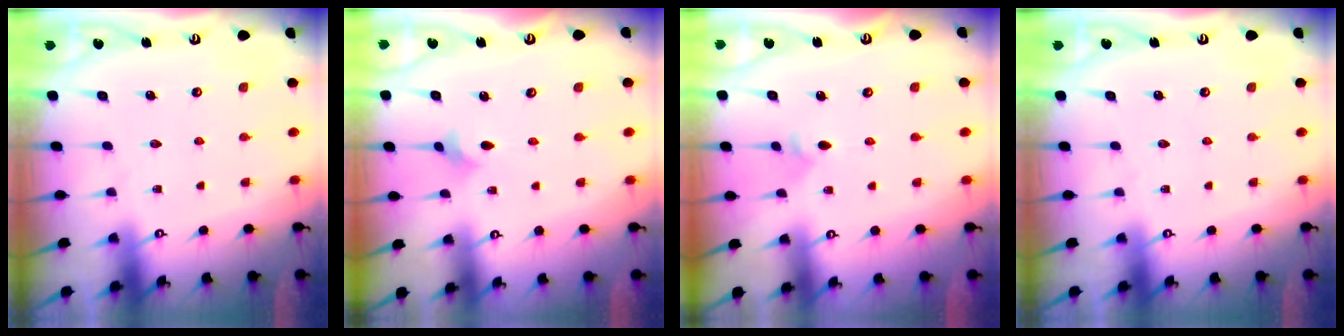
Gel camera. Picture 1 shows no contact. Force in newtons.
{"total": 1.9, "press": 1.8, "slide": 0.6}
{"total": 2.9, "press": 2.8, "slide": 0.9}
{"total": 0.0}